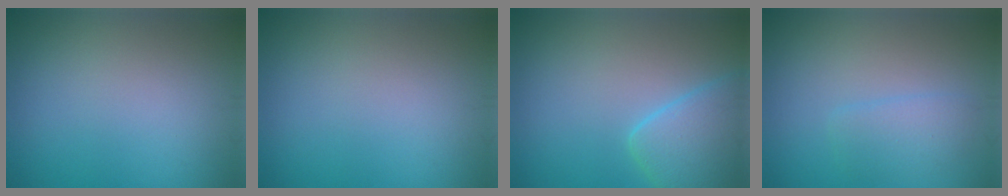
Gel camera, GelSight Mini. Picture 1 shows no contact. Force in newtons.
{"total": 0.0}
{"total": 4.6, "press": 4.6, "slide": 0.4}
{"total": 2.1, "press": 2.1, "slide": 0.1}